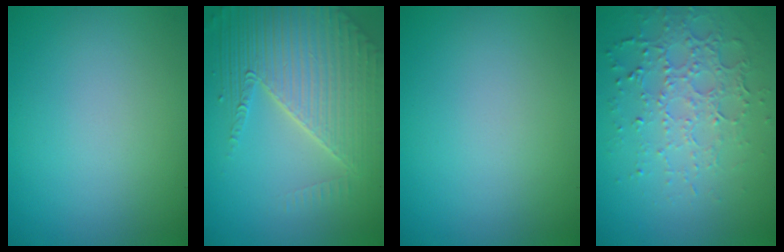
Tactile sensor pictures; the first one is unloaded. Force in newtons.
{"total": 6.7, "press": 5.3, "slide": 4.1}
{"total": 0.0}
{"total": 4.9, "press": 3.4, "slide": 3.5}